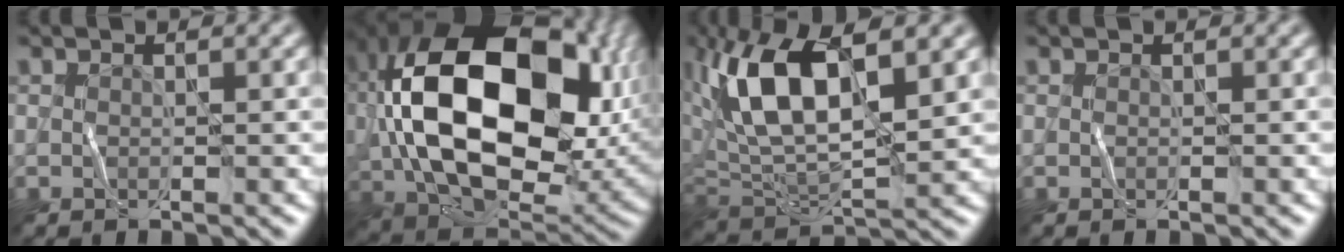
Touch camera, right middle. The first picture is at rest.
{"total": 19.2, "force": [2.0, 12.2, 14.7], "torque": [-0.298, -0.009, 0.047]}
{"total": 10.7, "force": [3.9, 4.7, 8.8], "torque": [-0.170, 0.018, 0.067]}
{"total": 0.0}